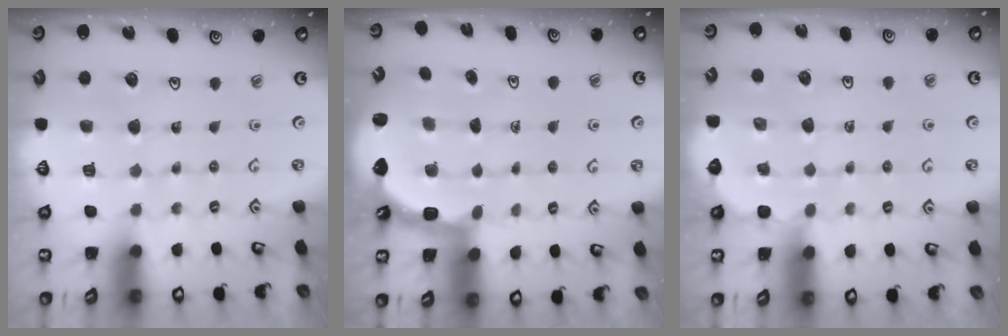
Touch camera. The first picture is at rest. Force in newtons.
{"total": 2.6, "press": 2.3, "slide": 1.3}
{"total": 2.9, "press": 2.9, "slide": 0.3}